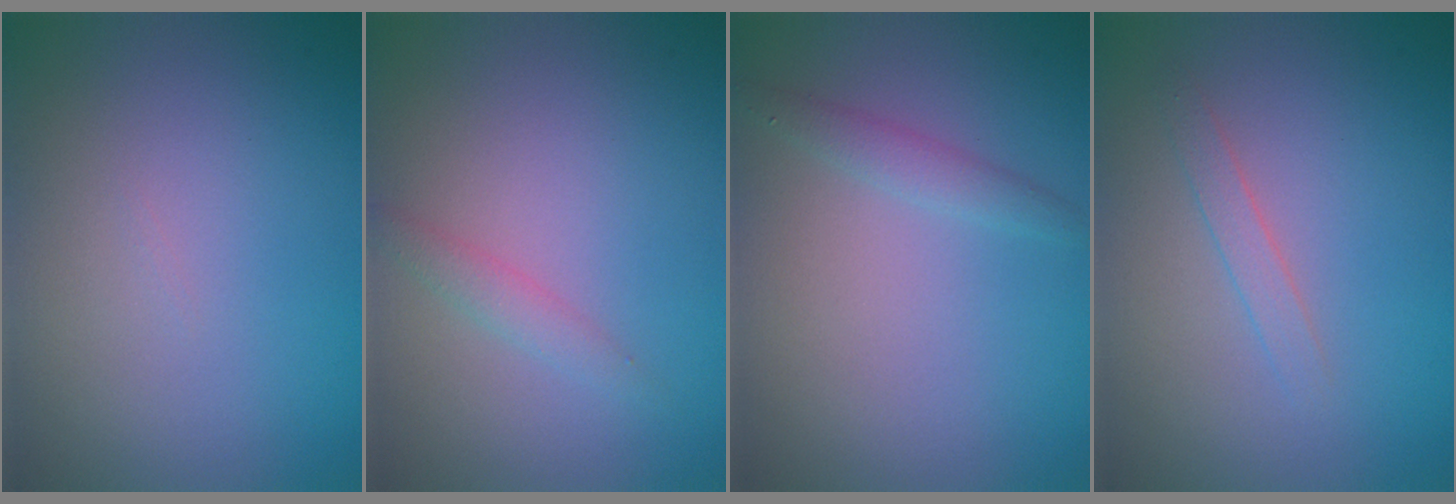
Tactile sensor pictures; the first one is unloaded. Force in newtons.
{"total": 1.3, "press": 1.3, "slide": 0.0}
{"total": 1.4, "press": 1.4, "slide": 0.1}
{"total": 1.2, "press": 1.2, "slide": 0.1}